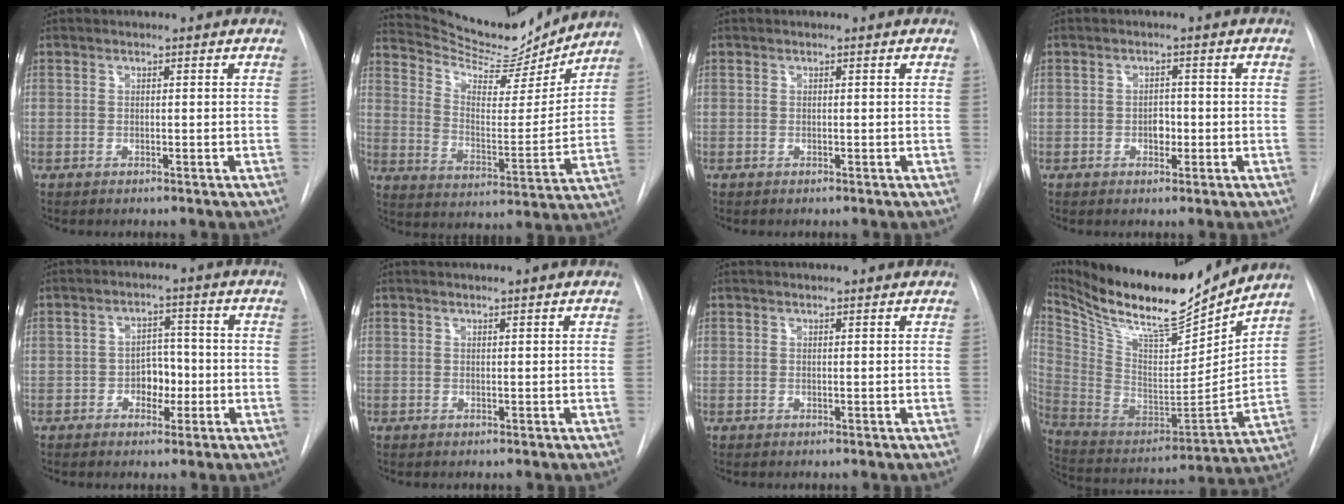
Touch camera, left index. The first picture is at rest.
{"total": 16.3, "force": [15.7, 2.6, 3.6], "torque": [-0.066, -0.031, 0.240]}
{"total": 0.0}
{"total": 2.0, "force": [-0.8, 1.3, 1.3], "torque": [-0.016, 0.001, -0.011]}
{"total": 4.3, "force": [-1.5, 2.9, 2.8], "torque": [-0.036, 0.006, -0.023]}
{"total": 1.1, "force": [0.8, -0.3, 0.7], "torque": [-0.008, 0.005, 0.016]}
{"total": 1.7, "force": [1.5, 0.2, 0.8], "torque": [-0.010, 0.008, 0.017]}
{"total": 22.9, "force": [20.3, 2.5, 10.2], "torque": [-0.198, -0.040, 0.344]}